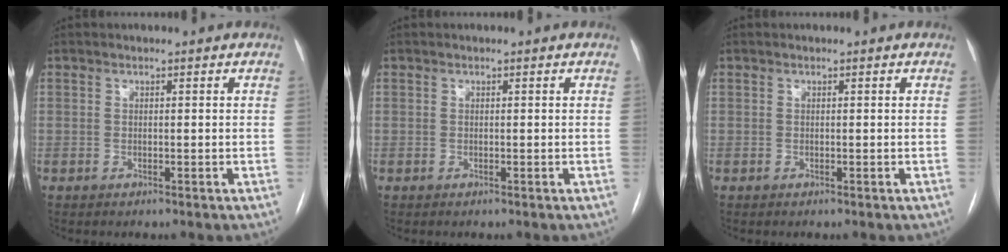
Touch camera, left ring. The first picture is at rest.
{"total": 0.0}
{"total": 0.0}